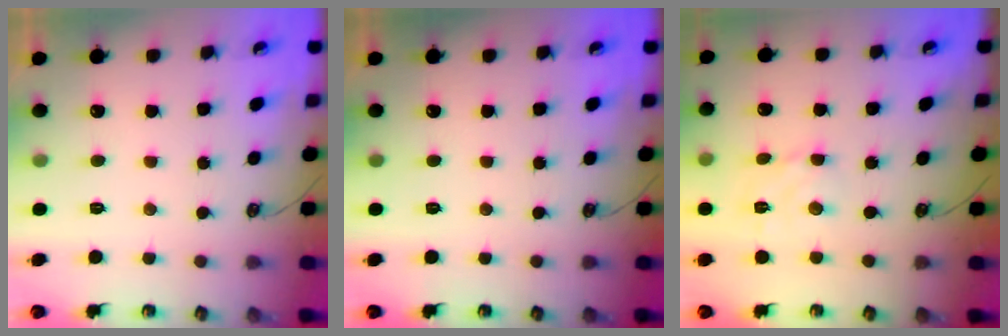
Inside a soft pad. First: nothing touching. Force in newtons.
{"total": 0.0}
{"total": 2.9, "press": 2.8, "slide": 0.2}